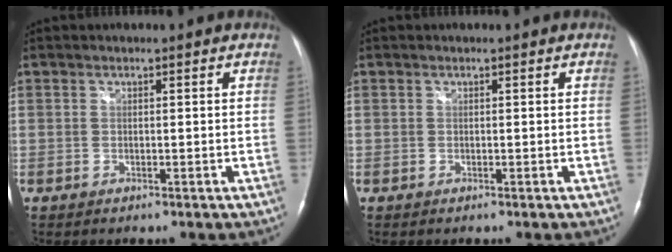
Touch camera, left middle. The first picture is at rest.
{"total": 0.0}